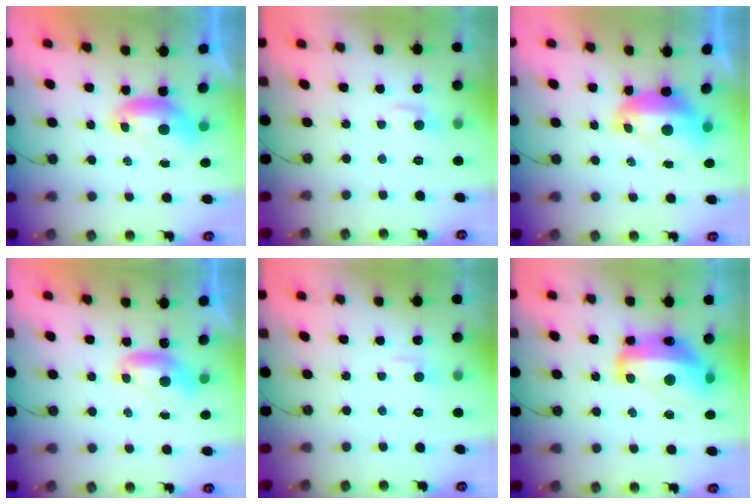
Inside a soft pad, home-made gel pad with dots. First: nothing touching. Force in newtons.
{"total": 0.8, "press": 0.1, "slide": 0.8}
{"total": 2.8, "press": 2.7, "slide": 0.7}
{"total": 0.0}
{"total": 1.2, "press": 1.0, "slide": 0.7}
{"total": 11.2, "press": 11.1, "slide": 1.4}